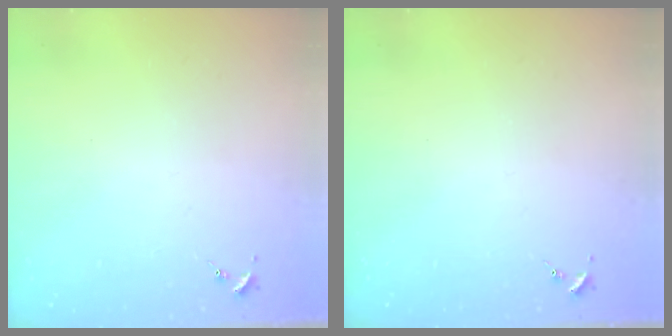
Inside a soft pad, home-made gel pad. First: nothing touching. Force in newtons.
{"total": 0.0}